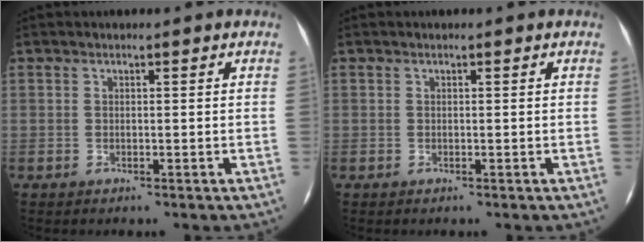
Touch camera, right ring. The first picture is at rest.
{"total": 0.0}